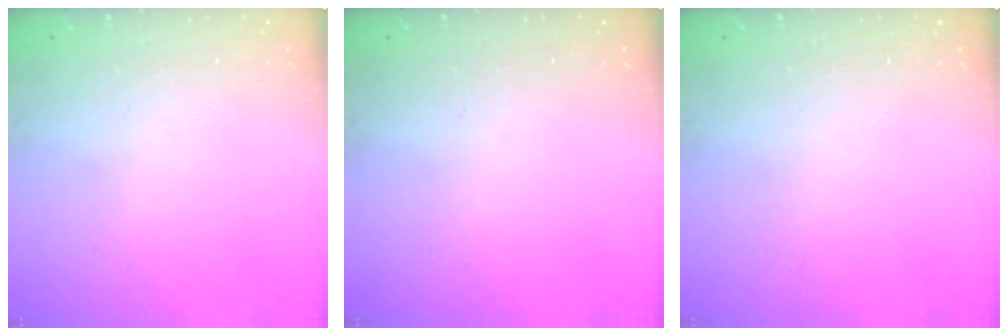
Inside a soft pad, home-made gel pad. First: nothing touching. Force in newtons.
{"total": 0.0}
{"total": 0.0}